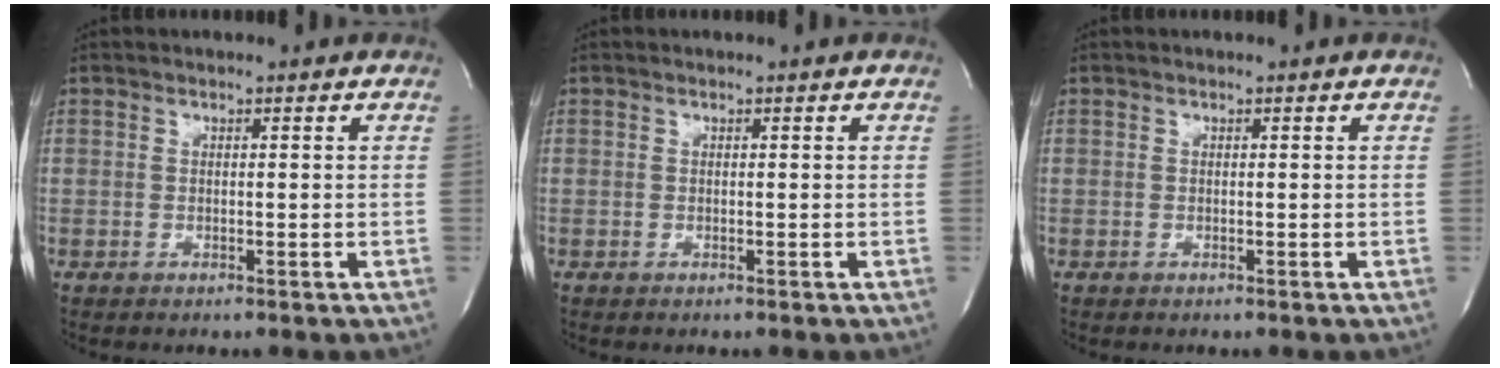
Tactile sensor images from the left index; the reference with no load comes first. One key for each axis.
{"total": 0.0}
{"total": 0.0}